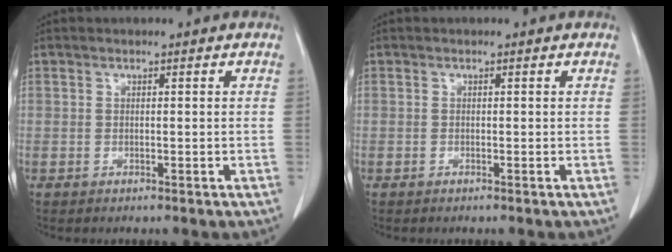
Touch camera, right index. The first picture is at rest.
{"total": 0.0}